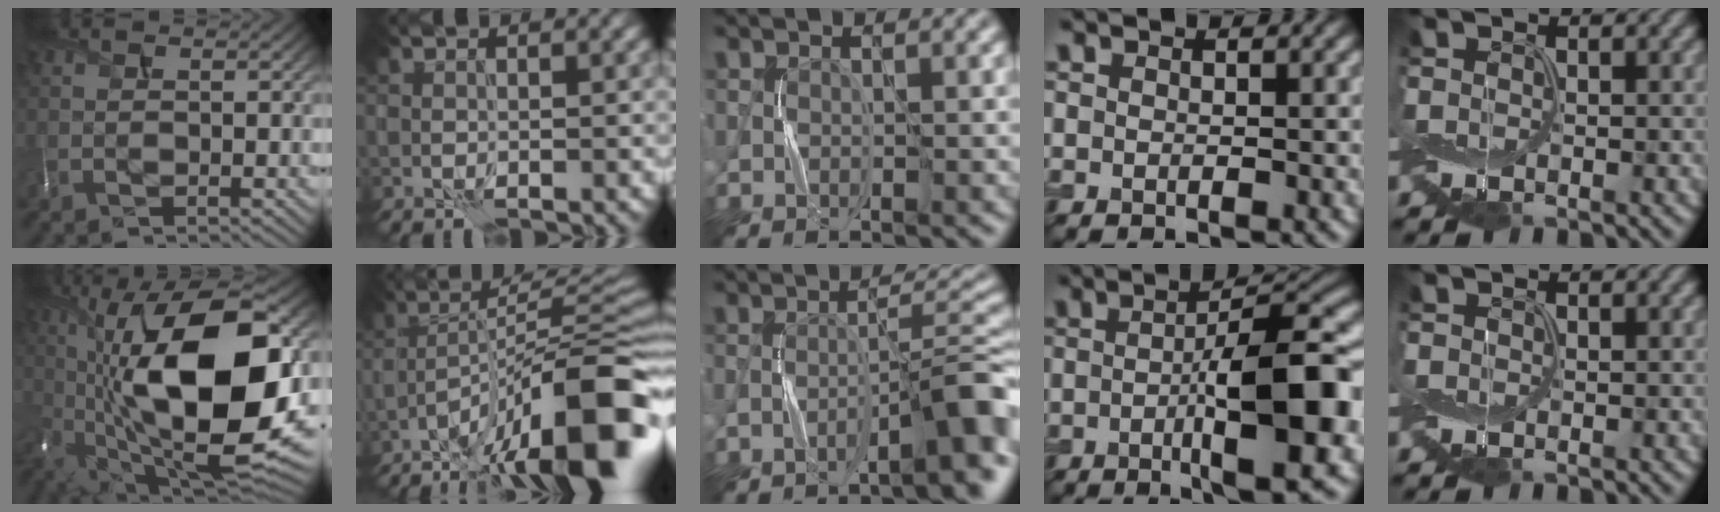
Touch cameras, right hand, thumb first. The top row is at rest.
{"thumb": {"total": 20.7, "force": [0.8, 9.2, 18.5], "torque": [-0.330, 0.004, 0.006]}, "index": {"total": 15.1, "force": [-8.4, 3.2, 12.1], "torque": [-0.178, 0.018, -0.138]}, "middle": {"total": 6.1, "force": [-3.8, 0.8, 4.7], "torque": [-0.059, 0.021, -0.060]}, "ring": {"total": 11.1, "force": [-1.6, 2.6, 10.6], "torque": [-0.143, 0.008, -0.021]}}